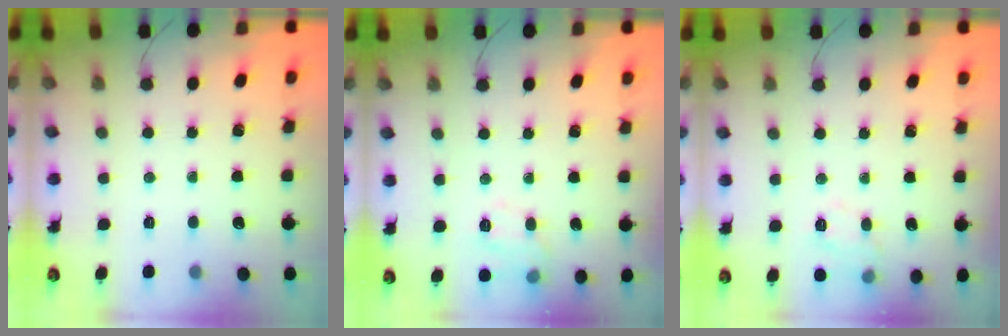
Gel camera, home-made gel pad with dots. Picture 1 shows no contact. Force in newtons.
{"total": 8.7, "press": 8.7, "slide": 0.6}
{"total": 9.4, "press": 9.4, "slide": 1.1}